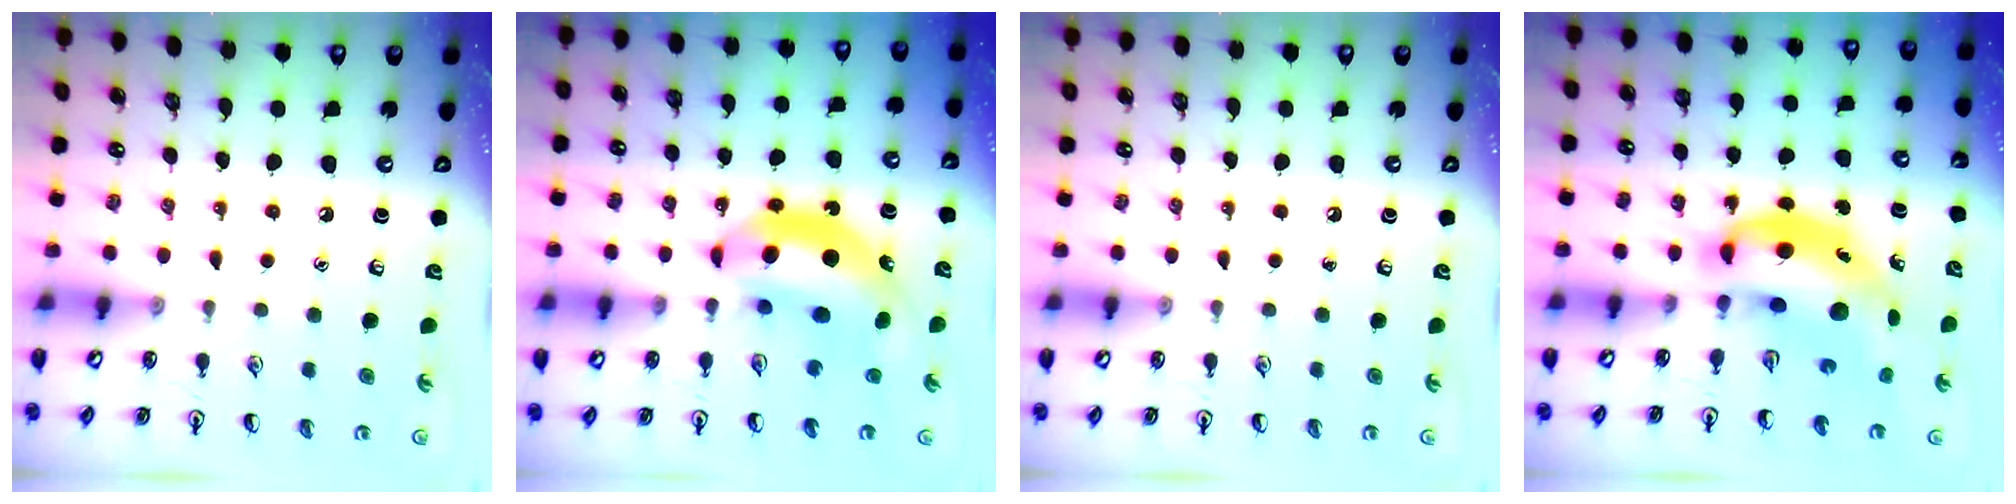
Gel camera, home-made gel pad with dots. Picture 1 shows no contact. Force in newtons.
{"total": 12.1, "press": 11.4, "slide": 3.8}
{"total": 0.0}
{"total": 10.1, "press": 9.8, "slide": 2.8}